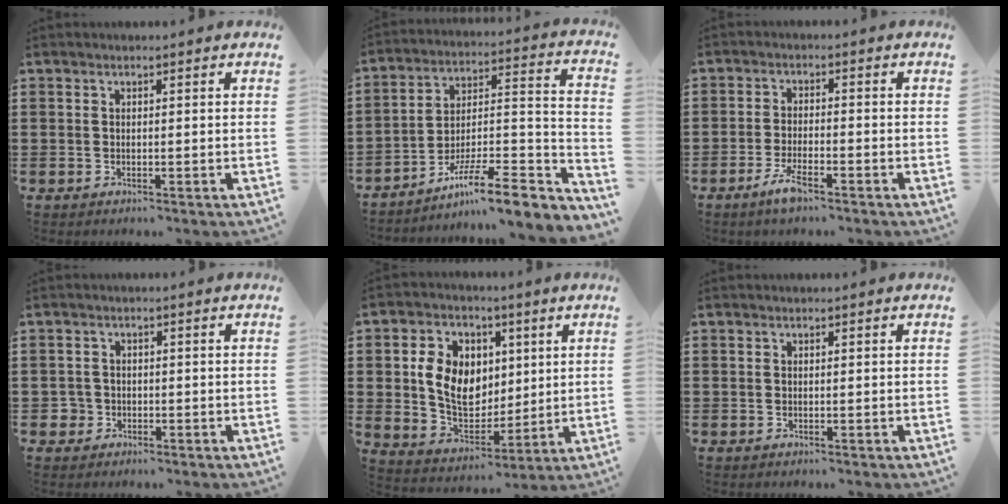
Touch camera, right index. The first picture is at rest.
{"total": 9.6, "force": [-7.1, 1.4, 6.3], "torque": [-0.092, 0.004, -0.138]}
{"total": 4.1, "force": [-2.6, 0.5, 3.1], "torque": [-0.072, -0.011, -0.049]}
{"total": 2.1, "force": [-0.9, 1.8, 0.3], "torque": [-0.013, 0.002, -0.022]}
{"total": 9.2, "force": [1.6, 7.5, 5.2], "torque": [-0.117, 0.017, 0.028]}
{"total": 0.0}